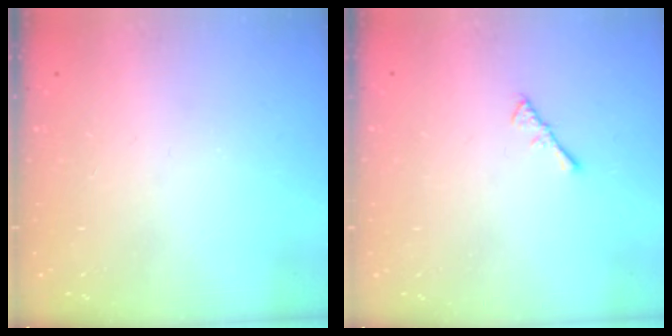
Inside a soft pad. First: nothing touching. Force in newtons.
{"total": 2.2, "press": 2.1, "slide": 0.5}